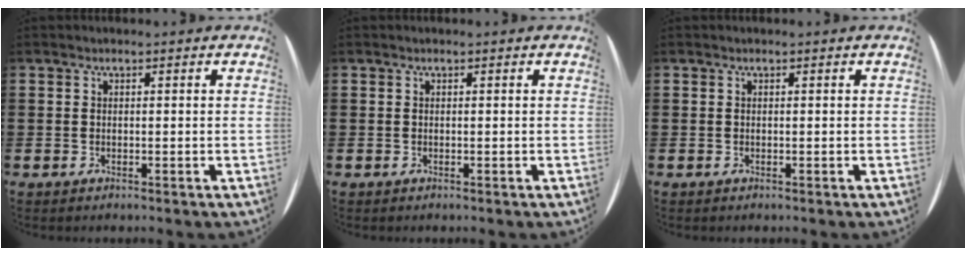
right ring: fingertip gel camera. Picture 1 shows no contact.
{"total": 0.0}
{"total": 0.0}